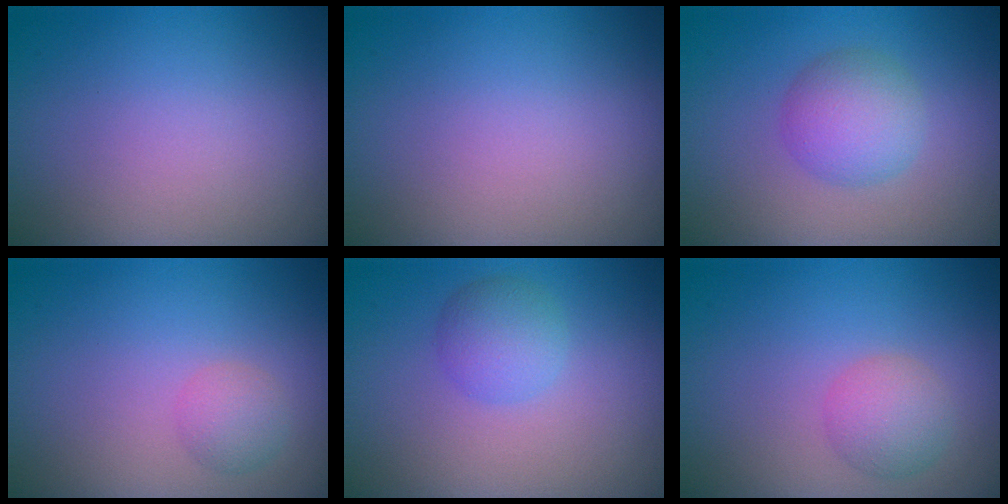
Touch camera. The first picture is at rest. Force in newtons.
{"total": 0.0}
{"total": 3.7, "press": 3.7, "slide": 0.0}
{"total": 1.7, "press": 1.7, "slide": 0.1}
{"total": 2.6, "press": 2.6, "slide": 0.1}
{"total": 2.5, "press": 2.5, "slide": 0.1}